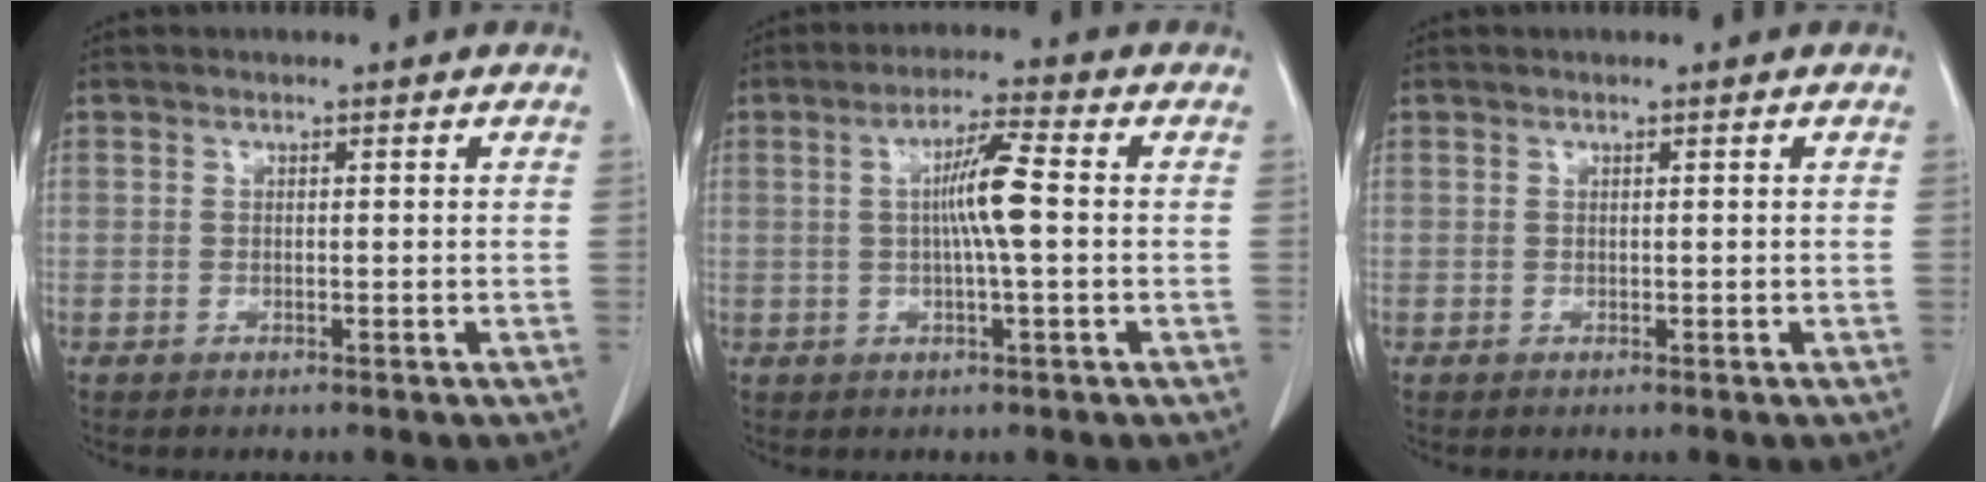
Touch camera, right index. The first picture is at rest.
{"total": 6.2, "force": [0.3, -0.1, 6.2], "torque": [-0.109, 0.005, 0.006]}
{"total": 0.0}